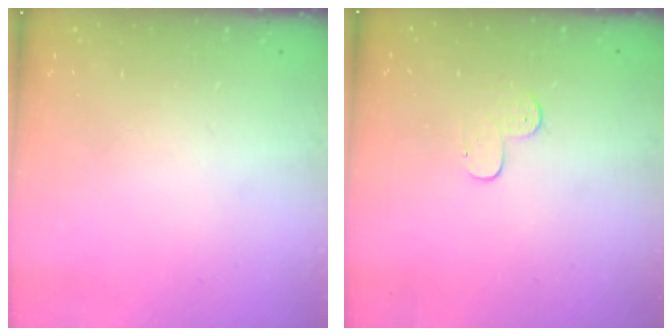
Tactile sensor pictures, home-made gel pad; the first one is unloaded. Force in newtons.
{"total": 3.9, "press": 3.8, "slide": 0.3}